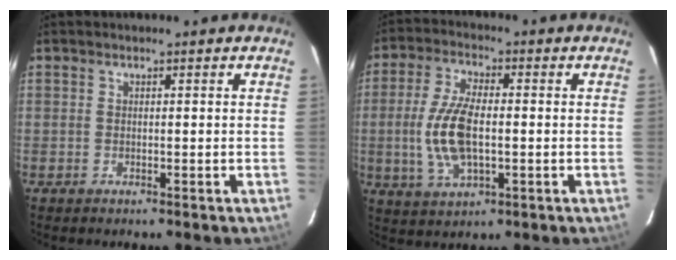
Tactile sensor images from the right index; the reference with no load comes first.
{"total": 11.2, "force": [-1.0, 5.1, 9.9], "torque": [-0.210, 0.001, -0.016]}